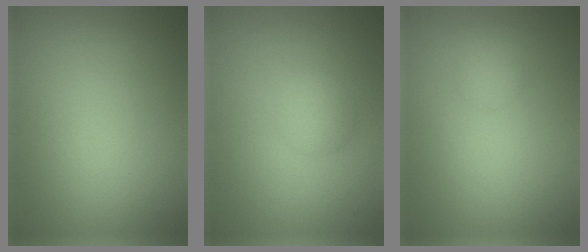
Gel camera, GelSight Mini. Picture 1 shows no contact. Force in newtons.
{"total": 2.1, "press": 2.1, "slide": 0.0}
{"total": 1.3, "press": 1.3, "slide": 0.0}